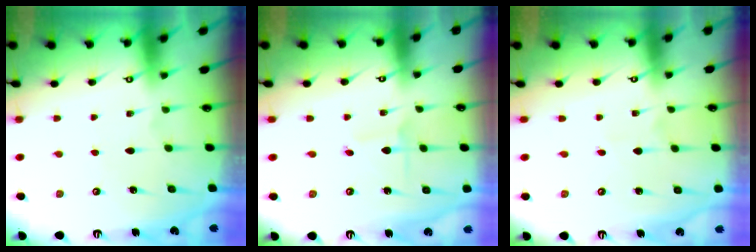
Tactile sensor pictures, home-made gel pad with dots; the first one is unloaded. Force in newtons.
{"total": 1.4, "press": 1.4, "slide": 0.1}
{"total": 1.4, "press": 1.3, "slide": 0.1}